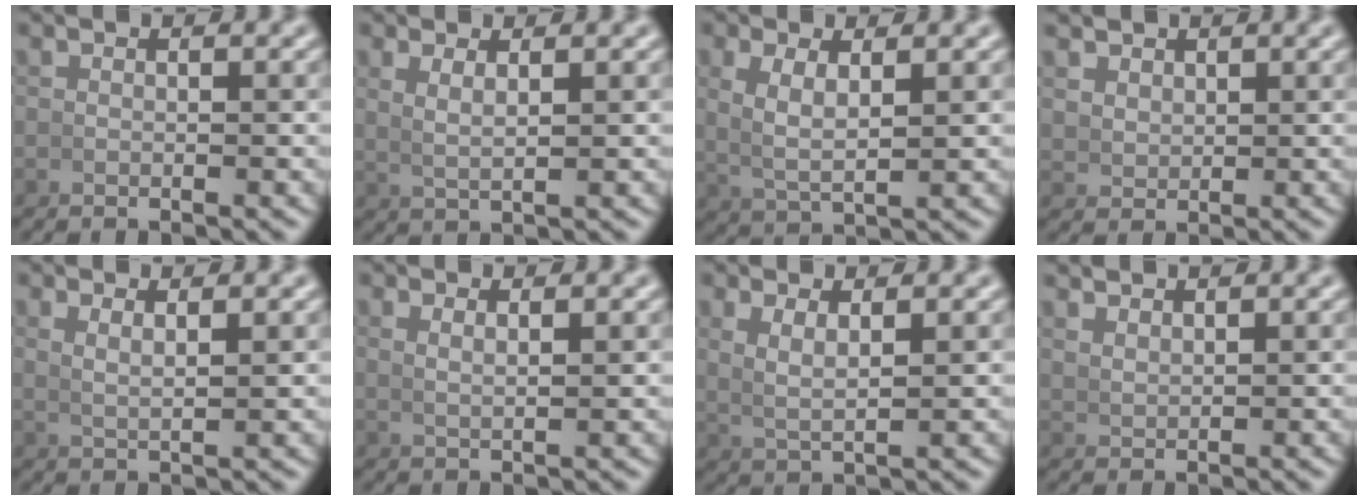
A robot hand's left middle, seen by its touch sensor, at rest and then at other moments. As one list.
[{"total": 2.0, "force": [1.2, 0.2, 1.5], "torque": [-0.029, -0.004, 0.032]}, {"total": 3.3, "force": [1.0, 1.3, 2.8], "torque": [-0.056, -0.004, 0.030]}, {"total": 2.3, "force": [1.8, 1.2, 0.8], "torque": [-0.016, -0.001, 0.044]}, {"total": 1.8, "force": [1.3, -0.2, 1.2], "torque": [-0.021, -0.006, 0.033]}, {"total": 1.4, "force": [1.1, -0.3, 0.8], "torque": [-0.014, -0.004, 0.028]}, {"total": 2.7, "force": [1.3, 0.8, 2.2], "torque": [-0.039, -0.004, 0.032]}, {"total": 2.1, "force": [2.0, 0.2, 0.5], "torque": [-0.005, 0.002, 0.046]}]